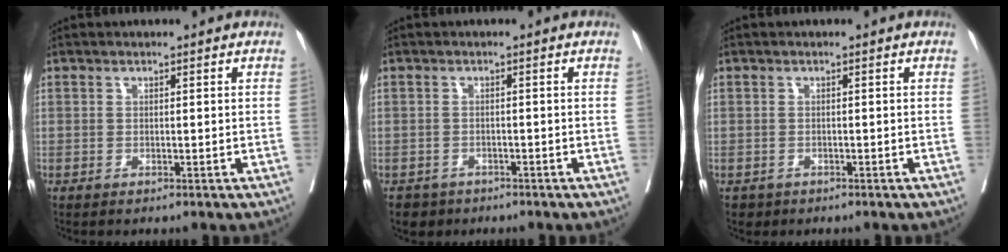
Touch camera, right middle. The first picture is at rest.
{"total": 2.9, "force": [-2.1, 2.0, 0.0], "torque": [-0.004, 0.005, -0.035]}
{"total": 1.5, "force": [-1.0, 1.1, 0.0], "torque": [-0.005, 0.002, -0.015]}